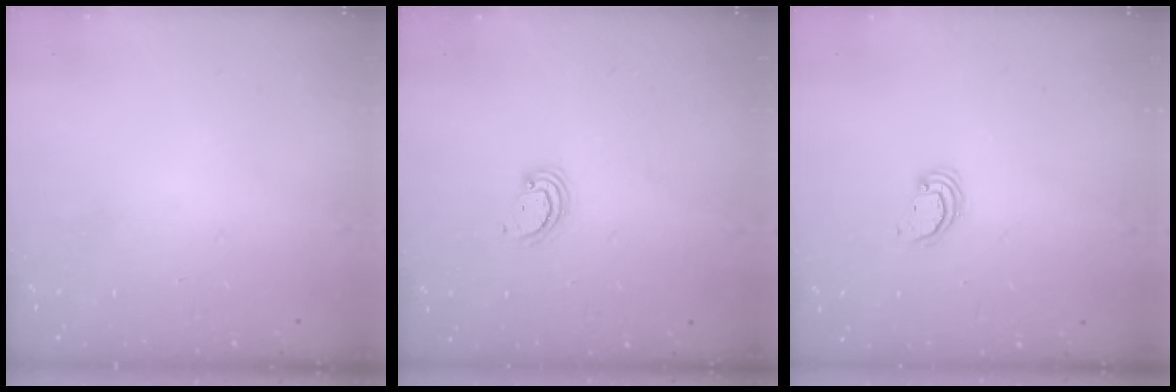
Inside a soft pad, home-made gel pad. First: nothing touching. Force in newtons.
{"total": 2.6, "press": 2.6, "slide": 0.3}
{"total": 2.6, "press": 2.6, "slide": 0.2}